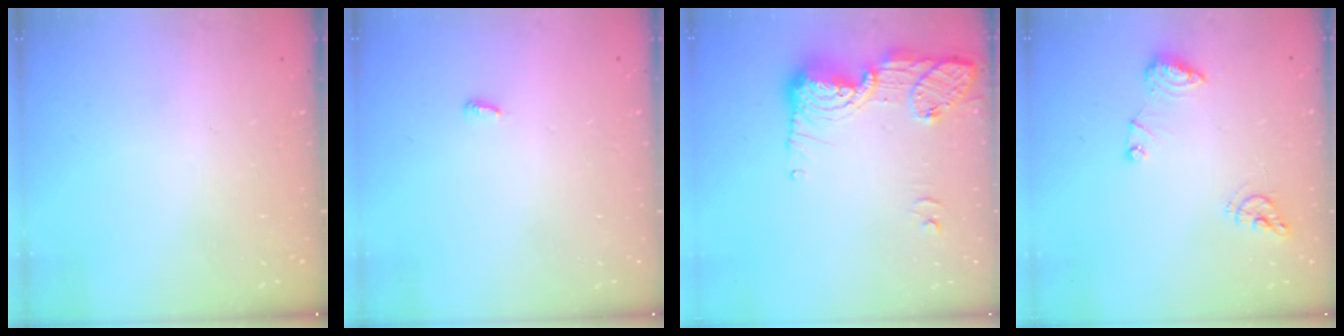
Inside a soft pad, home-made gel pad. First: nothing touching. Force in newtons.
{"total": 2.6, "press": 2.6, "slide": 0.2}
{"total": 14.5, "press": 14.3, "slide": 2.9}
{"total": 8.9, "press": 8.9, "slide": 1.0}